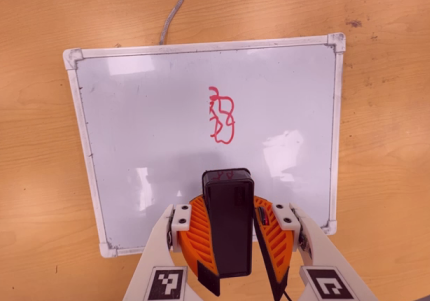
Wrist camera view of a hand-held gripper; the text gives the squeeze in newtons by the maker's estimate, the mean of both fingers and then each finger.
{"total": 10.5, "left": 10.4, "right": 10.6}